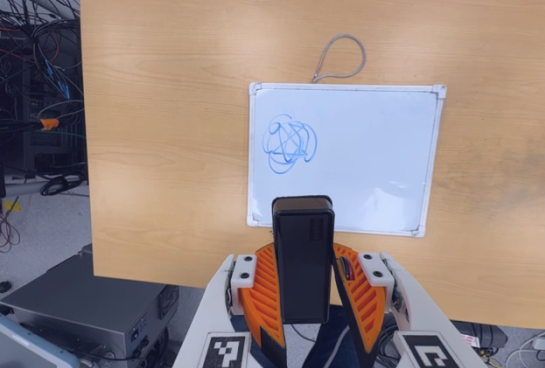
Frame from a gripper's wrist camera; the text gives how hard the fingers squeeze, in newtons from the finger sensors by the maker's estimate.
{"total": 5.3, "left": 5.0, "right": 5.7}